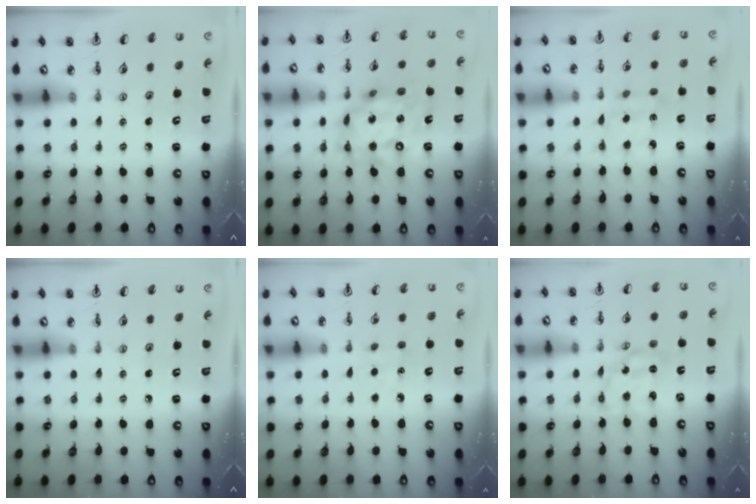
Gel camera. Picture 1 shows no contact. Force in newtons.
{"total": 17.3, "press": 17.2, "slide": 2.0}
{"total": 2.2, "press": 2.1, "slide": 0.6}
{"total": 0.0}
{"total": 3.4, "press": 3.4, "slide": 0.4}
{"total": 4.5, "press": 4.5, "slide": 0.4}